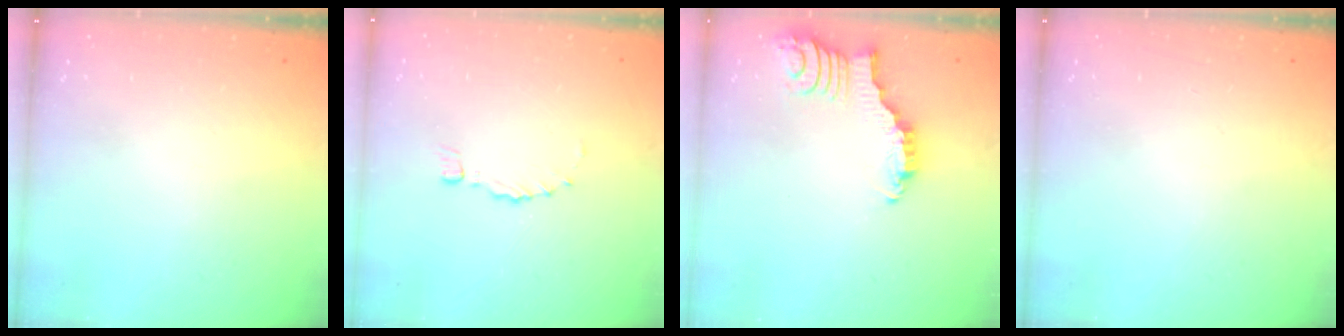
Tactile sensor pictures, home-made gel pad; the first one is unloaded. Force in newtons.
{"total": 0.0}
{"total": 2.9, "press": 2.9, "slide": 0.4}
{"total": 0.0}